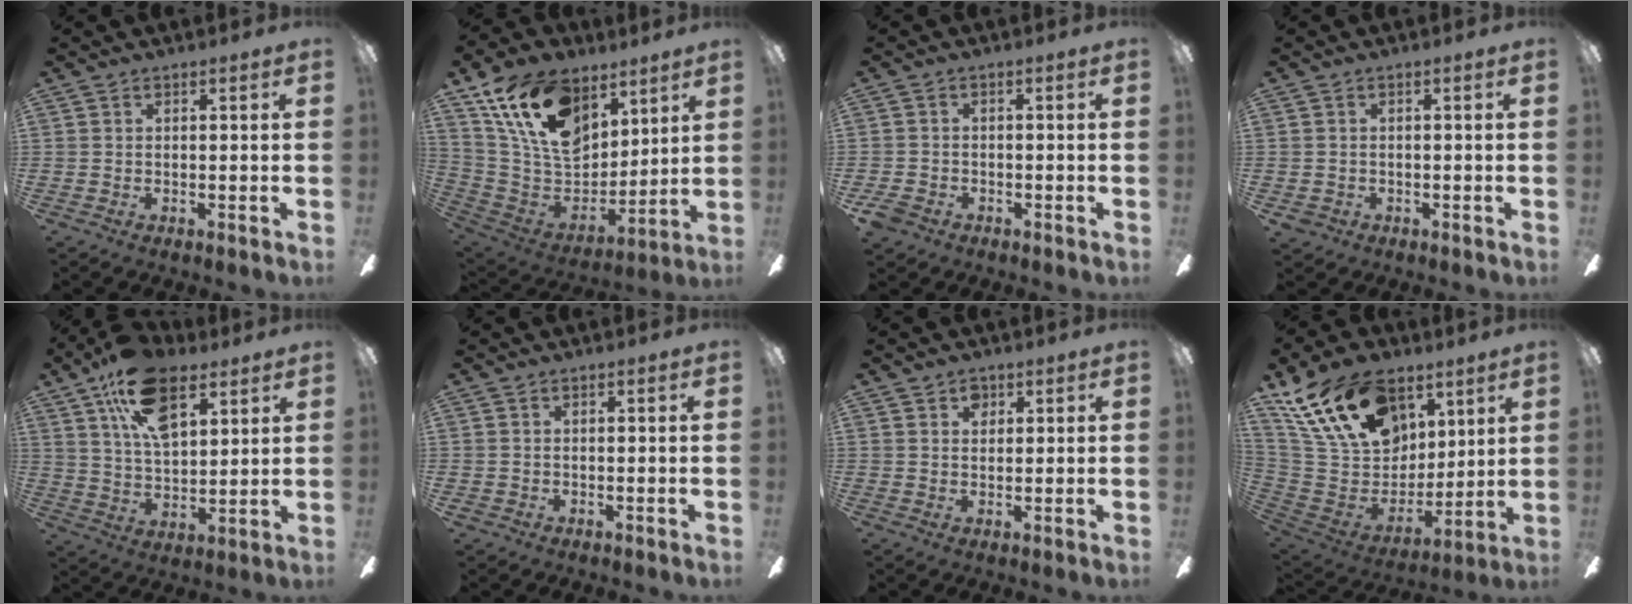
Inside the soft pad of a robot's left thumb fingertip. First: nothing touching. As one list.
[{"total": 21.0, "force": [11.5, 13.2, 11.4], "torque": [-0.217, -0.044, 0.215]}, {"total": 3.4, "force": [-2.2, 2.2, 1.4], "torque": [-0.039, 0.007, -0.046]}, {"total": 1.6, "force": [-0.6, 1.4, 0.5], "torque": [-0.011, 0.003, -0.014]}, {"total": 17.4, "force": [9.7, 9.3, 11.1], "torque": [-0.189, -0.020, 0.173]}, {"total": 0.6, "force": [0.0, 0.6, 0.2], "torque": [-0.005, 0.004, -0.003]}, {"total": 2.7, "force": [1.5, 1.9, 1.1], "torque": [0.000, -0.005, 0.022]}, {"total": 24.2, "force": [13.5, 15.2, 13.1], "torque": [-0.246, -0.051, 0.250]}]